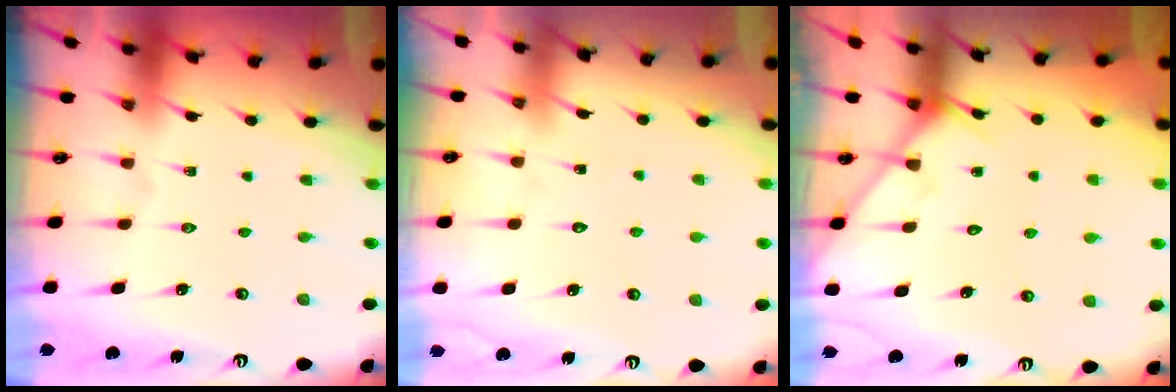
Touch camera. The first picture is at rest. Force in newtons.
{"total": 4.2, "press": 4.2, "slide": 0.5}
{"total": 6.5, "press": 6.5, "slide": 0.6}